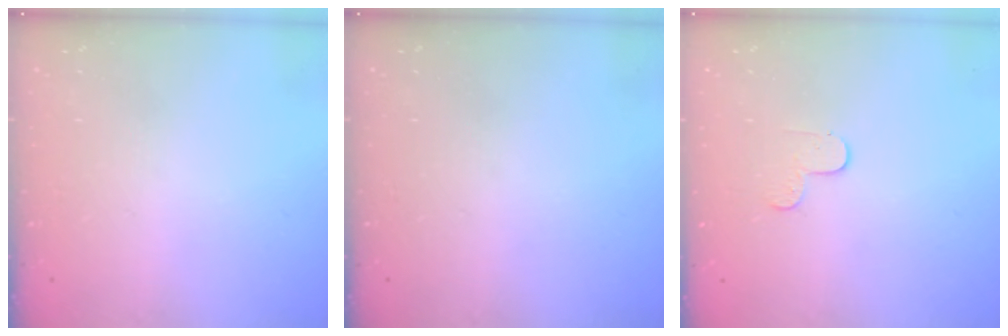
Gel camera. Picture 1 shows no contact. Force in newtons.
{"total": 0.0}
{"total": 3.7, "press": 3.7, "slide": 0.4}